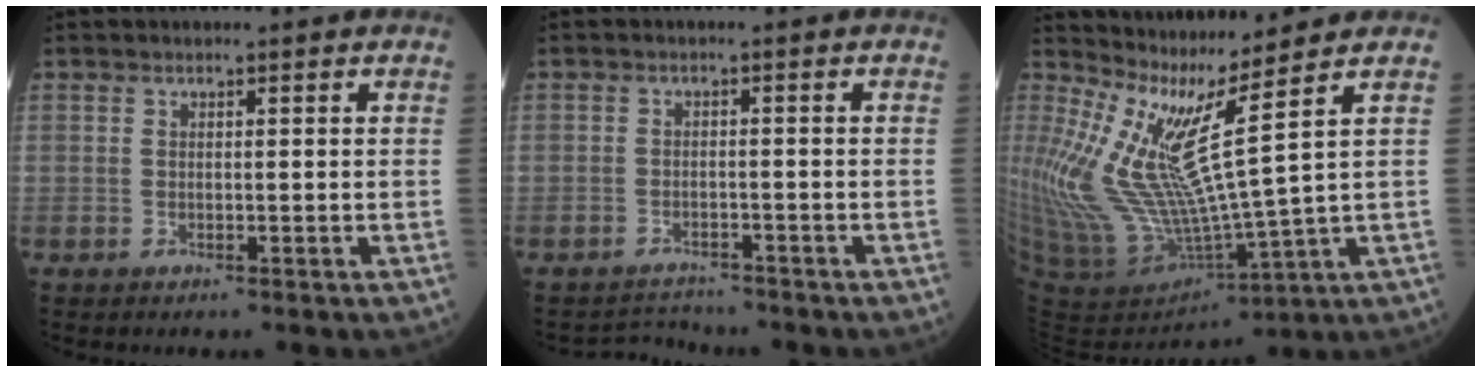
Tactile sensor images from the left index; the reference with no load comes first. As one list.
[{"total": 3.0, "force": [-2.7, 0.1, -1.2], "torque": [0.022, -0.010, -0.043]}, {"total": 11.5, "force": [6.5, -1.8, 9.2], "torque": [-0.196, -0.035, 0.145]}]